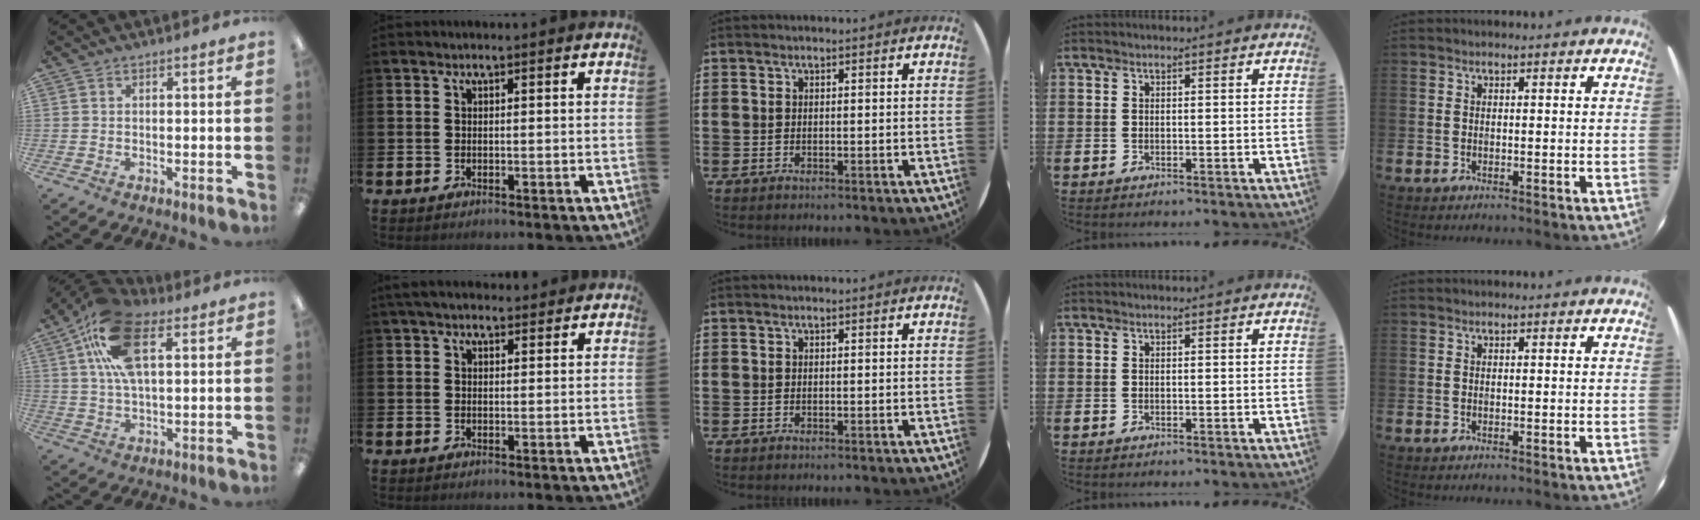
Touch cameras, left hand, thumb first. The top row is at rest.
{"thumb": {"total": 17.2, "force": [7.0, 8.7, 13.1], "torque": [-0.250, 0.003, 0.126]}, "index": {"total": 4.1, "force": [3.7, 1.5, 1.0], "torque": [-0.020, -0.011, 0.068]}}